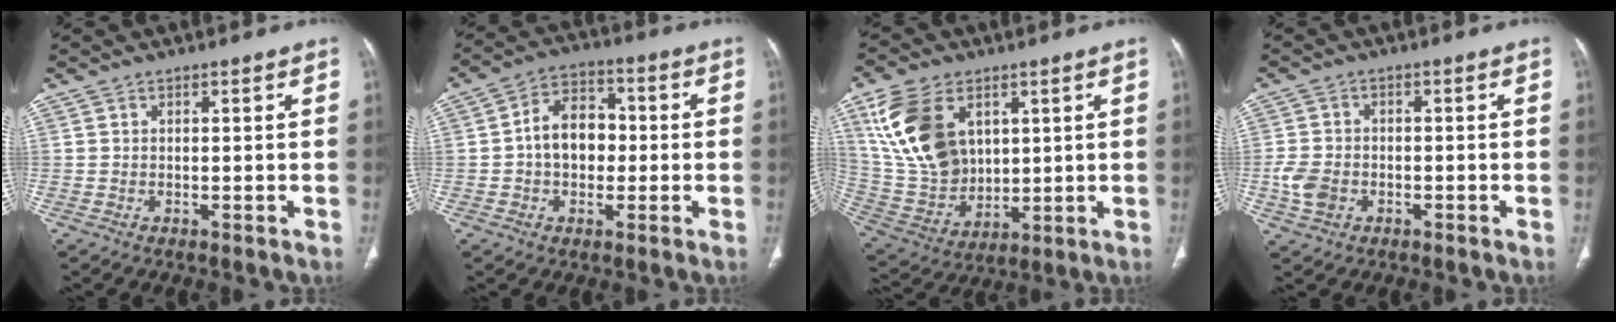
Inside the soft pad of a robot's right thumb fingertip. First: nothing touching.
{"total": 9.4, "force": [-0.4, 6.9, 6.4], "torque": [-0.073, 0.026, -0.016]}
{"total": 17.6, "force": [6.6, 11.9, 11.2], "torque": [-0.201, -0.021, 0.147]}
{"total": 5.1, "force": [-1.6, 3.9, 2.8], "torque": [-0.057, 0.010, -0.029]}